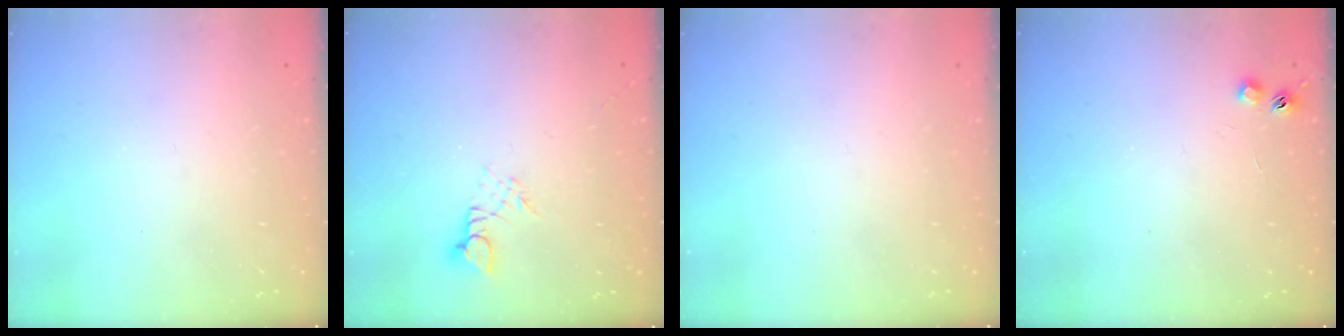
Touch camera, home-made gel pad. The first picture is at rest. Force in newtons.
{"total": 2.6, "press": 2.6, "slide": 0.3}
{"total": 0.0}
{"total": 4.5, "press": 4.4, "slide": 0.6}